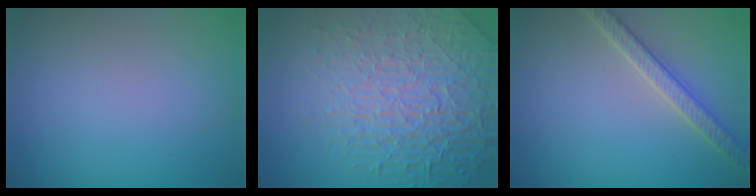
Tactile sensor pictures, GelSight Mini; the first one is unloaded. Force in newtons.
{"total": 8.7, "press": 6.0, "slide": 6.3}
{"total": 3.1, "press": 2.9, "slide": 0.9}